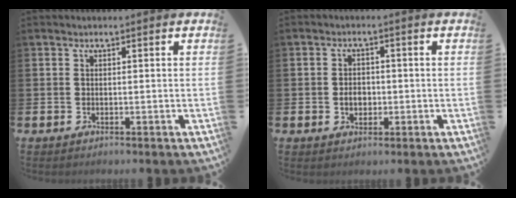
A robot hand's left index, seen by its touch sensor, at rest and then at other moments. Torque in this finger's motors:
{"motor_torque": [0.30, 0.08, 0.05, 0.04]}